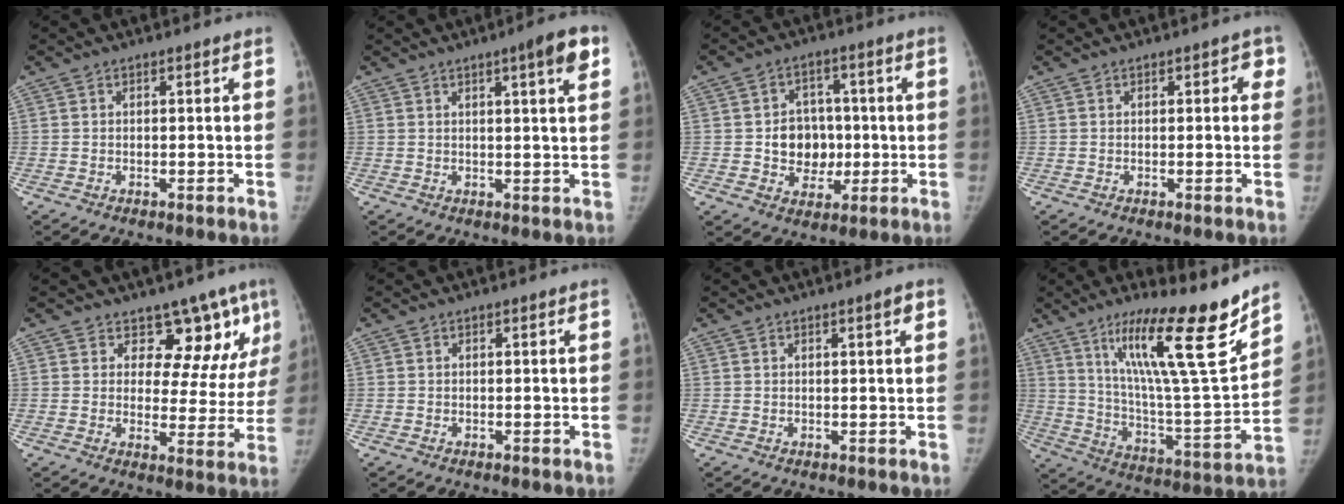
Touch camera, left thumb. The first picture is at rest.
{"total": 6.0, "force": [2.8, 0.7, 5.3], "torque": [-0.065, -0.007, 0.035]}
{"total": 9.0, "force": [-0.6, 7.8, 4.6], "torque": [-0.023, 0.009, -0.005]}
{"total": 2.2, "force": [0.7, 1.2, 1.8], "torque": [0.001, 0.004, 0.001]}
{"total": 11.6, "force": [8.3, 6.4, 4.9], "torque": [-0.004, -0.048, 0.089]}
{"total": 0.0}
{"total": 1.4, "force": [0.6, 0.1, 1.3], "torque": [-0.018, 0.000, 0.009]}
{"total": 23.1, "force": [15.1, 3.0, 17.2], "torque": [-0.248, -0.082, 0.256]}